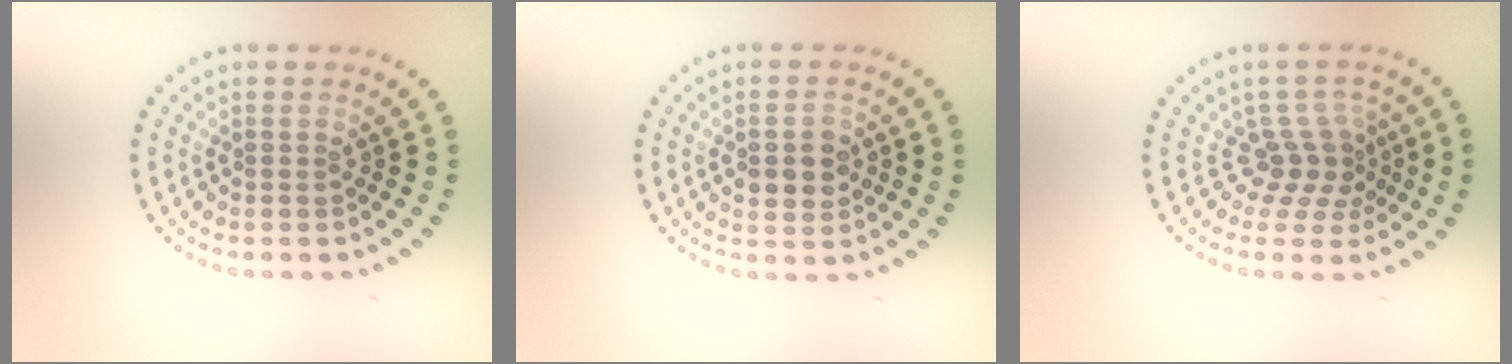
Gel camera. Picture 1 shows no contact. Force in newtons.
{"total": 3.2, "press": 3.2, "slide": 0.2}
{"total": 2.9, "press": 2.0, "slide": 2.1}